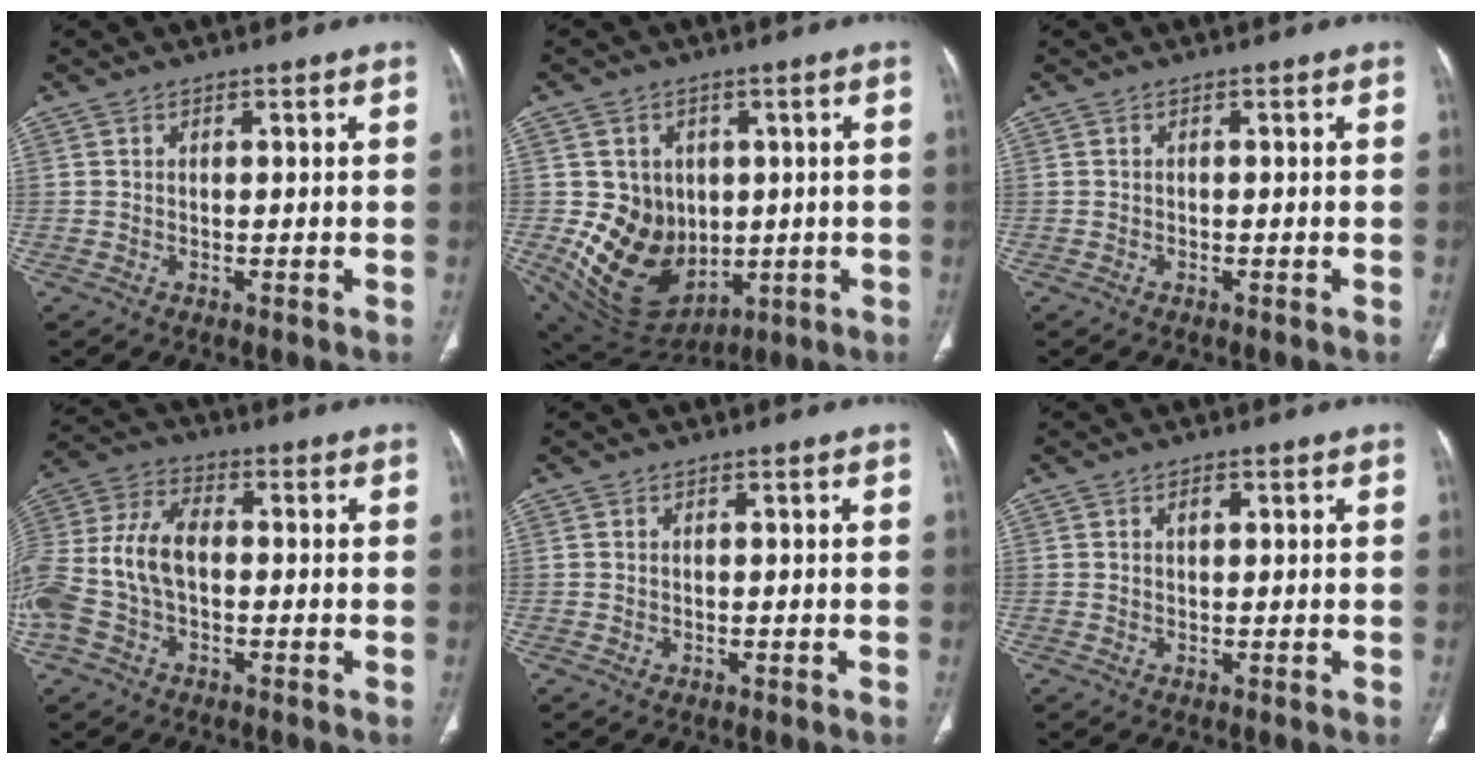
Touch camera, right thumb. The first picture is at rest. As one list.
[{"total": 15.6, "force": [-0.4, 12.9, 8.8], "torque": [-0.099, -0.010, 0.033]}, {"total": 0.0}, {"total": 14.2, "force": [-1.8, 8.9, 11.0], "torque": [-0.252, 0.033, -0.035]}, {"total": 0.0}, {"total": 1.4, "force": [0.5, 0.8, 1.1], "torque": [-0.015, 0.001, 0.007]}]